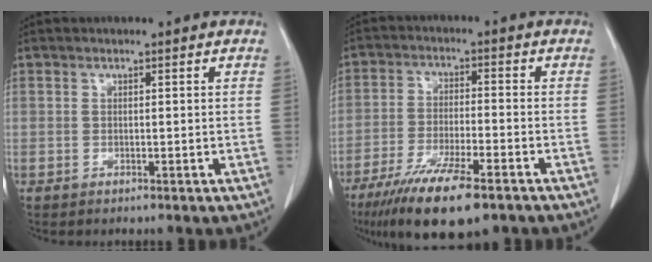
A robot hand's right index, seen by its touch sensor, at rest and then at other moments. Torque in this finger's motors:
{"motor_torque": [1.05, -1.09, 0.60, 0.21]}